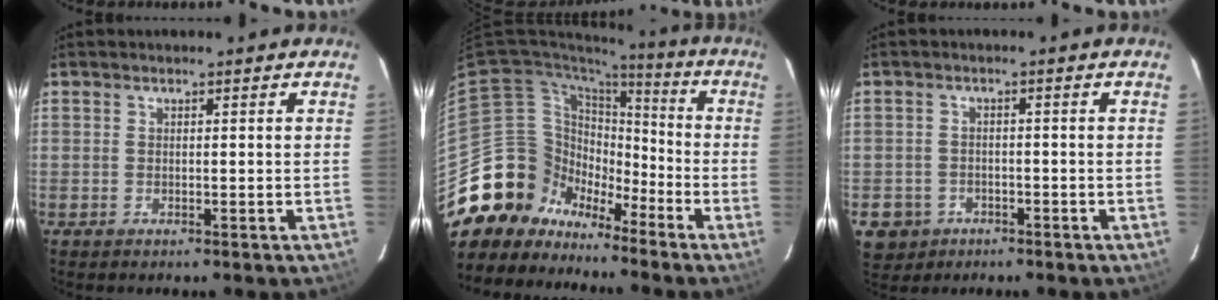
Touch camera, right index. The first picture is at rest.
{"total": 14.4, "force": [-10.2, 10.0, 1.4], "torque": [-0.052, 0.047, -0.183]}
{"total": 5.8, "force": [-2.5, 5.1, 1.1], "torque": [-0.041, 0.010, -0.029]}